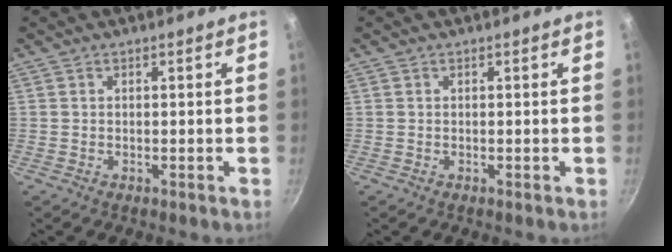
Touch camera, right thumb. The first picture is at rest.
{"total": 0.0}